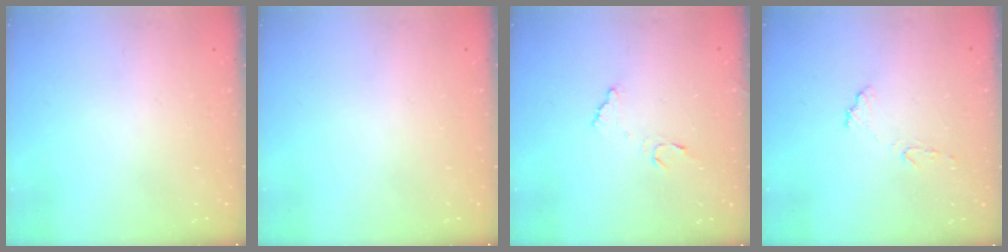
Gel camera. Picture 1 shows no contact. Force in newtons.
{"total": 0.0}
{"total": 8.3, "press": 8.3, "slide": 0.6}
{"total": 9.2, "press": 9.2, "slide": 0.5}